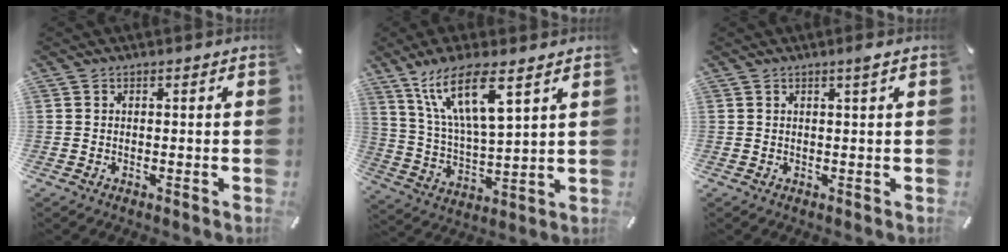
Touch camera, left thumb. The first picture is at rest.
{"total": 14.6, "force": [9.0, 4.2, 10.8], "torque": [-0.237, -0.023, 0.153]}
{"total": 1.7, "force": [1.0, -0.1, 1.4], "torque": [-0.028, -0.002, 0.016]}